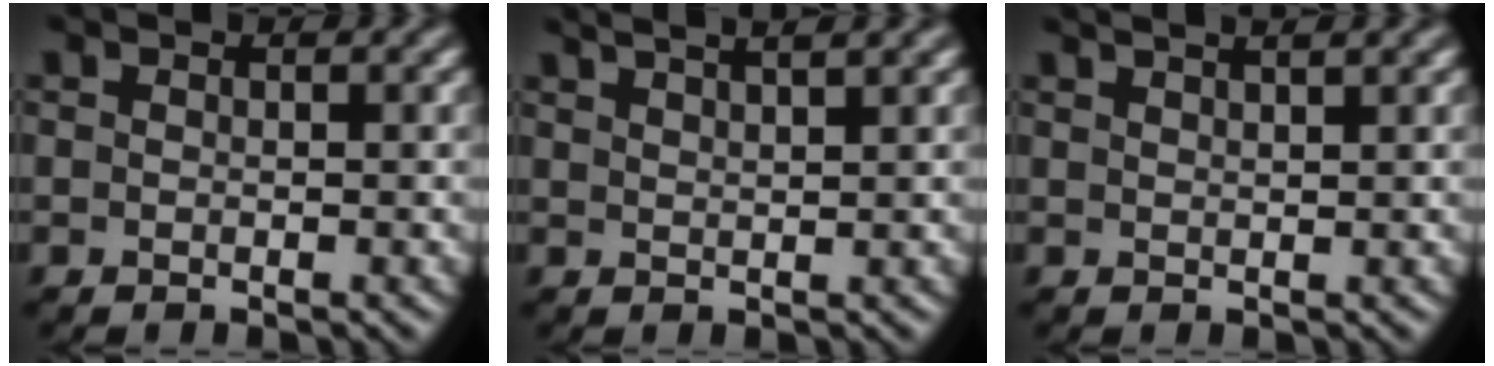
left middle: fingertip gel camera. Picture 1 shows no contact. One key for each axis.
{"total": 5.1, "fx": 3.9, "fy": 1.5, "fz": 2.9, "tx": -0.014, "ty": 0.034, "tz": 0.026}
{"total": 4.0, "fx": 3.0, "fy": 1.4, "fz": 2.3, "tx": -0.003, "ty": 0.030, "tz": 0.011}